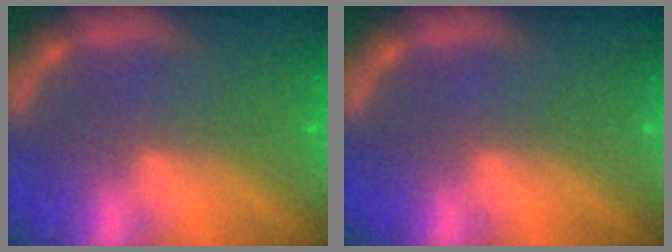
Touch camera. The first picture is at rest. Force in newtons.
{"total": 1.4}